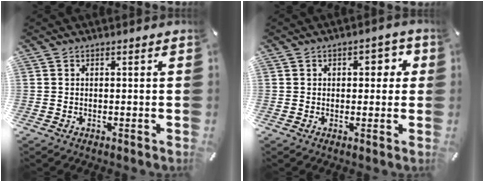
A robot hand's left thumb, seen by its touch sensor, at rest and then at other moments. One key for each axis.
{"total": 4.1, "fx": 0.4, "fy": 2.8, "fz": 2.9, "tx": -0.029, "ty": -0.001, "tz": -0.005}